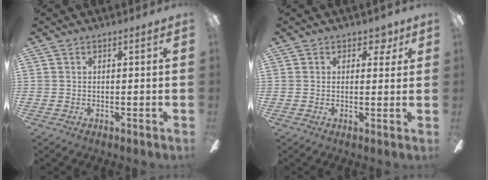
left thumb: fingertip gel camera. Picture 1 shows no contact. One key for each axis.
{"total": 3.8, "fx": 2.2, "fy": 2.7, "fz": 1.6, "tx": -0.005, "ty": -0.003, "tz": 0.034}